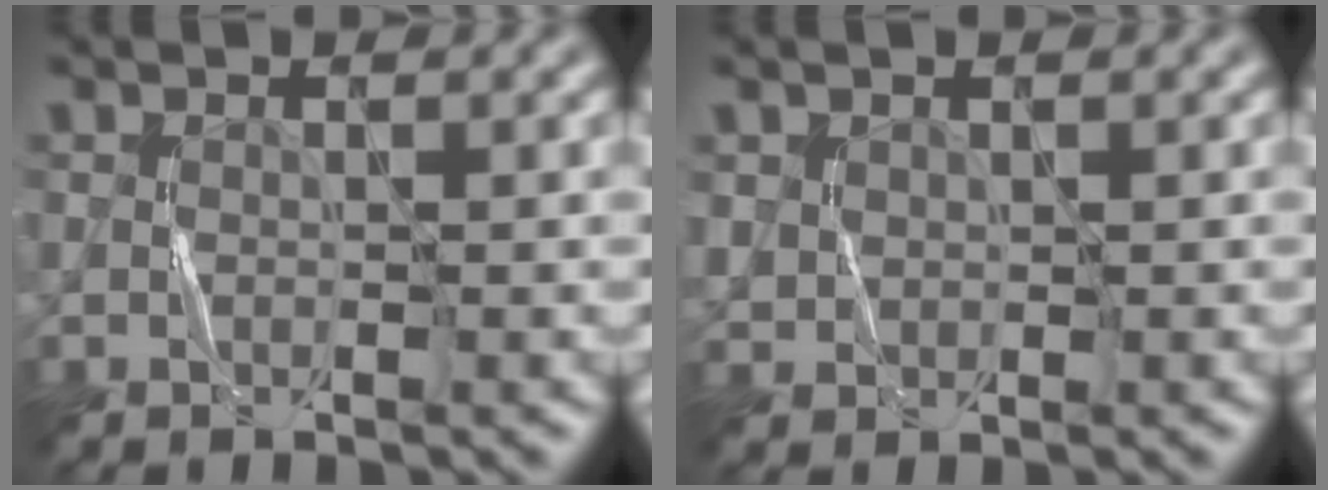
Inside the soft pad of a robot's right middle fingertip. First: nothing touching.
{"total": 1.2, "force": [0.7, 1.0, 0.3], "torque": [-0.009, -0.001, 0.019]}